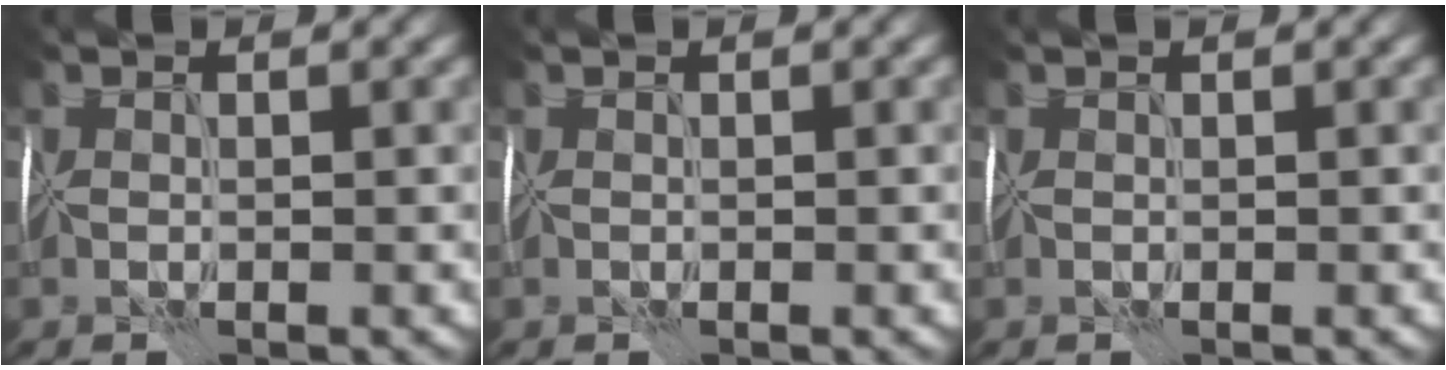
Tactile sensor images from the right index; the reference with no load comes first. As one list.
[{"total": 0.0}, {"total": 0.6, "force": [0.3, 0.2, 0.4], "torque": [-0.002, 0.005, 0.001]}]